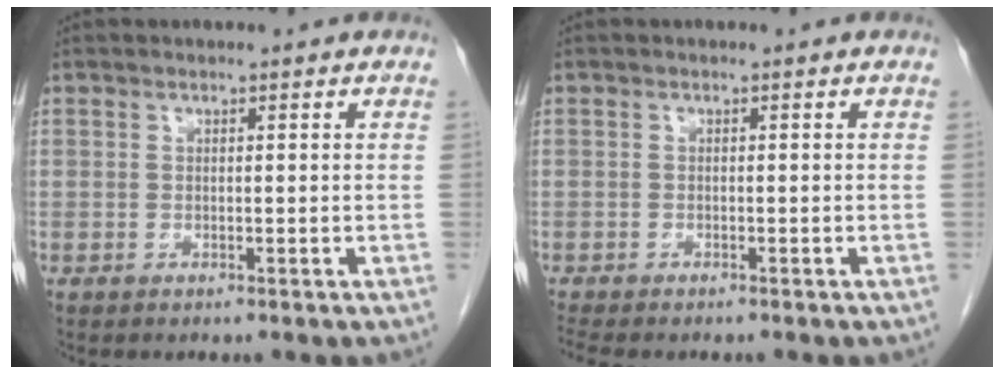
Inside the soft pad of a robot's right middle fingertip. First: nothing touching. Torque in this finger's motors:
{"motor_torque": [0.34, -0.26, 0.02, 0.02]}